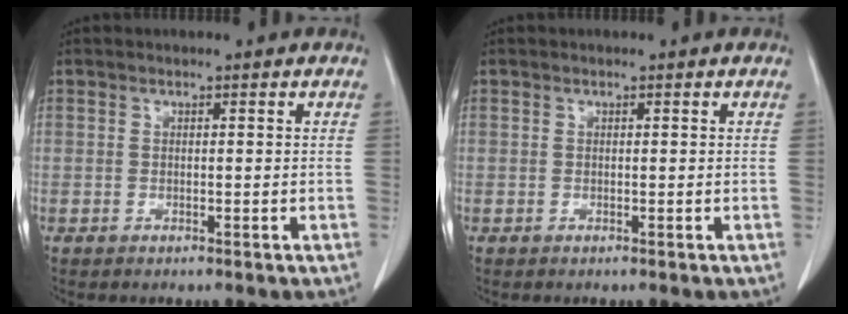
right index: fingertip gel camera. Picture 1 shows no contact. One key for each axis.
{"total": 0.0}